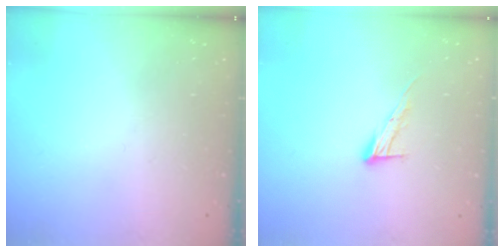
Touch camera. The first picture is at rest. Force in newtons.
{"total": 8.8, "press": 8.7, "slide": 0.2}